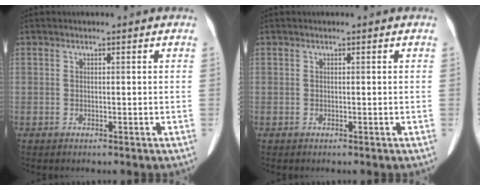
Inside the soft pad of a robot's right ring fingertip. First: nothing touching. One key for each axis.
{"total": 0.0}